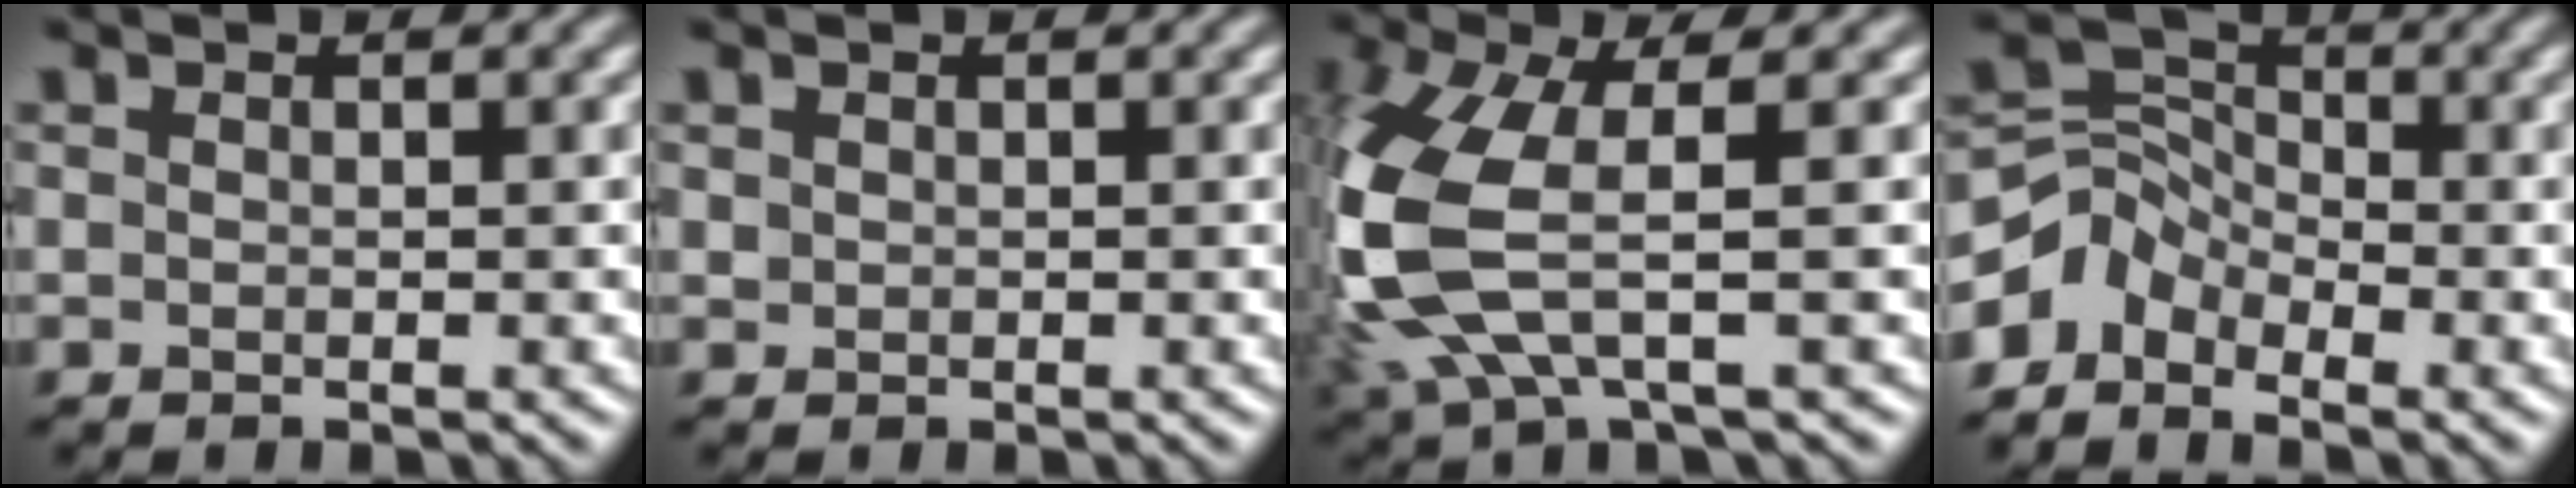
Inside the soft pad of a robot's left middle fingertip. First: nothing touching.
{"total": 0.6, "force": [0.2, 0.5, 0.1], "torque": [0.002, 0.001, 0.002]}
{"total": 9.1, "force": [-0.6, 3.9, 8.2], "torque": [-0.232, -0.019, -0.014]}
{"total": 3.4, "force": [-2.4, 2.2, 1.1], "torque": [-0.021, 0.007, -0.061]}